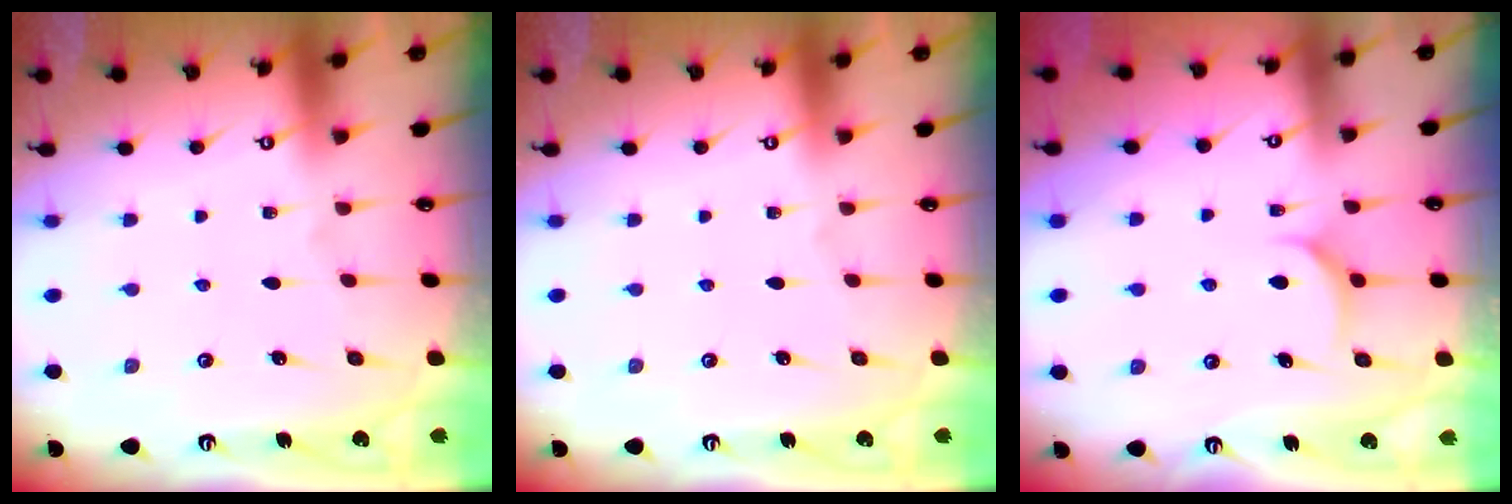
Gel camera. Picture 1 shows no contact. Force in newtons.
{"total": 0.0}
{"total": 4.9, "press": 4.9, "slide": 0.5}